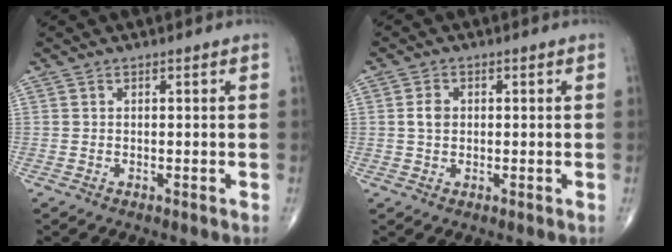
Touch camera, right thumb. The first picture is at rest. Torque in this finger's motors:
{"motor_torque": [-0.46, 0.38, 0.36, -0.05, -0.01]}